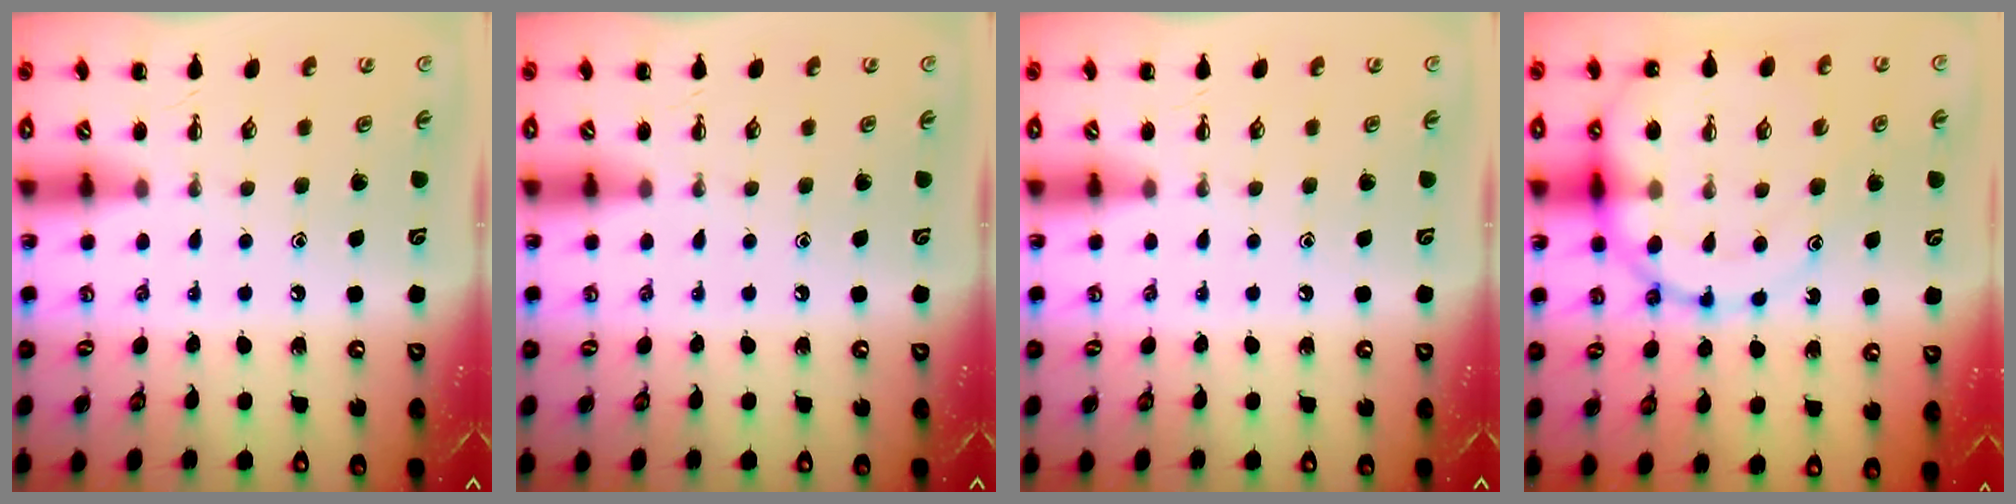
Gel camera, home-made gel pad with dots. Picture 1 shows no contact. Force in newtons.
{"total": 0.0}
{"total": 0.0}
{"total": 19.3, "press": 18.8, "slide": 4.3}